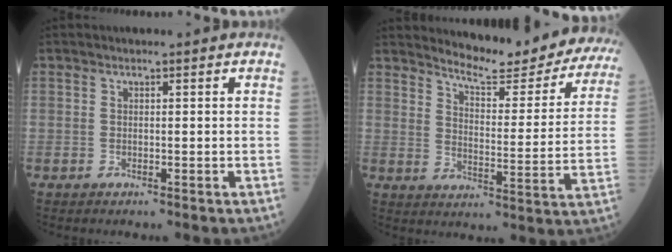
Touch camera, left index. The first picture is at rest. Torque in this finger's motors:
{"motor_torque": [0.37, -0.47, 0.05, 0.03]}